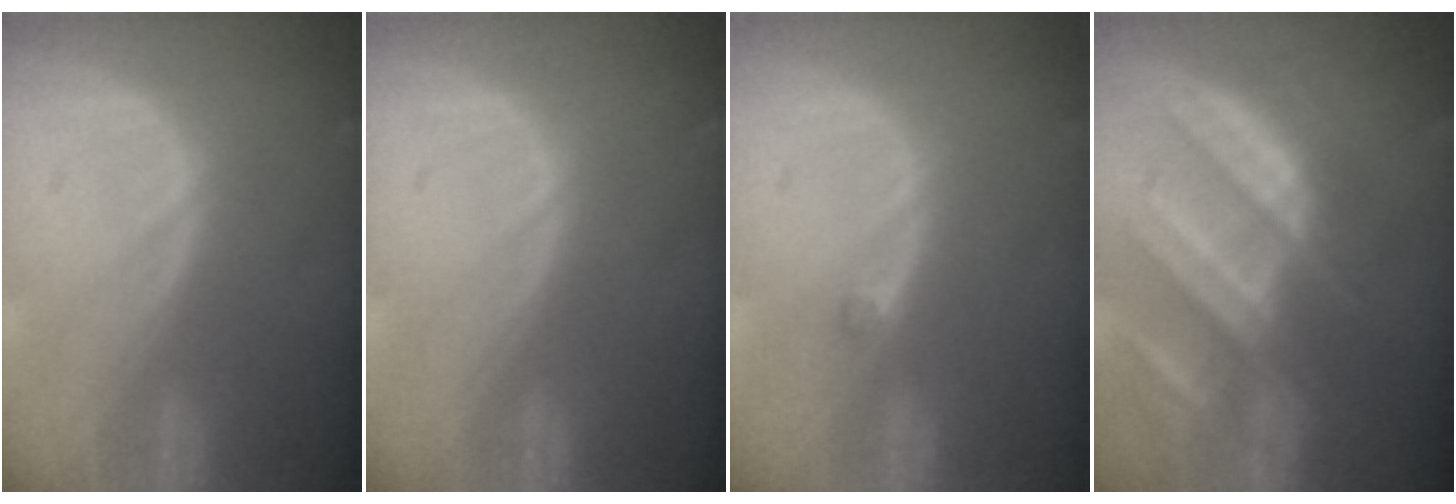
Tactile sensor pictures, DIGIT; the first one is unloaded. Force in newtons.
{"total": 0.0}
{"total": 1.0, "press": 0.9, "slide": 0.5}
{"total": 10.1, "press": 9.0, "slide": 4.7}